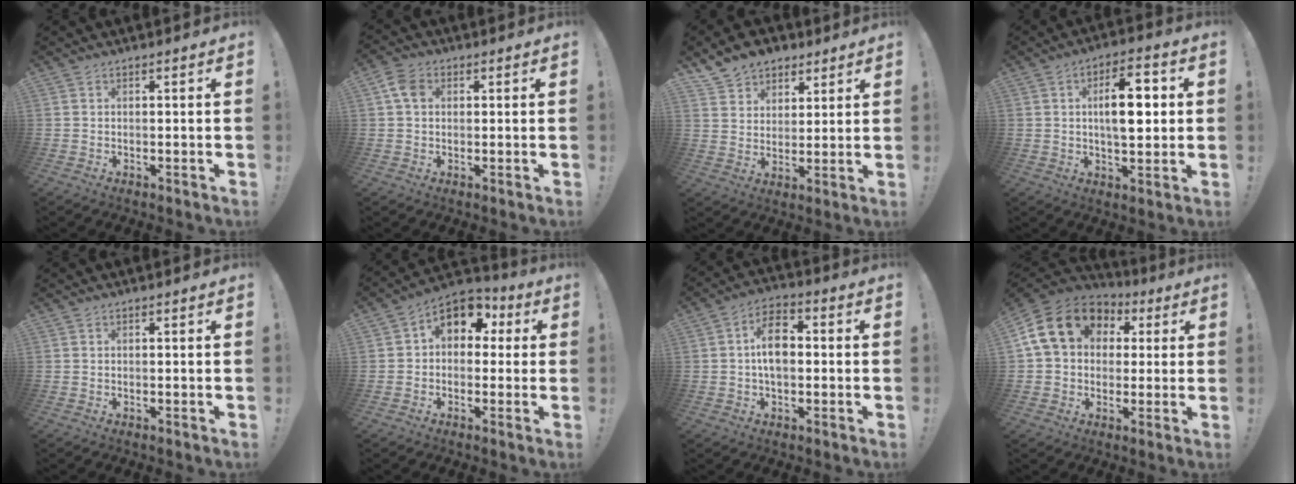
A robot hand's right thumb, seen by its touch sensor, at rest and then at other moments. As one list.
[{"total": 5.9, "force": [1.6, 4.1, 3.9], "torque": [-0.075, 0.004, 0.033]}, {"total": 9.4, "force": [6.5, 6.5, 1.9], "torque": [-0.038, -0.044, 0.131]}, {"total": 11.4, "force": [1.5, 5.3, 10.0], "torque": [-0.150, 0.002, 0.019]}, {"total": 0.0}, {"total": 10.0, "force": [2.4, 7.5, 6.1], "torque": [-0.091, 0.002, 0.052]}, {"total": 9.9, "force": [0.3, 6.2, 7.7], "torque": [-0.127, 0.009, 0.006]}, {"total": 18.1, "force": [5.6, 13.6, 10.5], "torque": [-0.172, -0.001, 0.111]}]